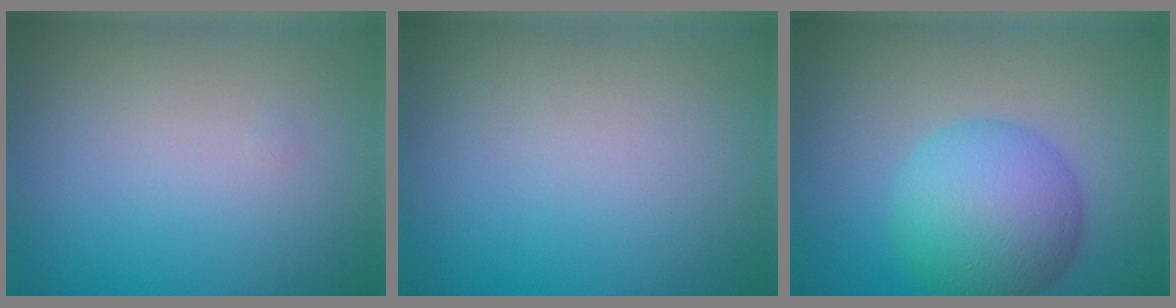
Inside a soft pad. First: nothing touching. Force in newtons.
{"total": 0.0}
{"total": 7.1, "press": 7.1, "slide": 0.2}